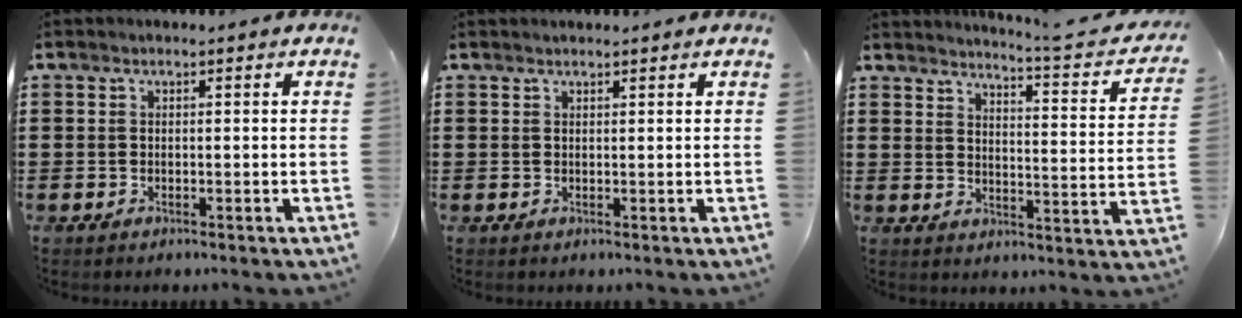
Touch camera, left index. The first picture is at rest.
{"total": 0.8, "force": [0.8, 0.0, 0.0], "torque": [-0.002, 0.000, 0.015]}
{"total": 4.2, "force": [3.7, -0.6, 1.9], "torque": [-0.041, -0.038, 0.050]}